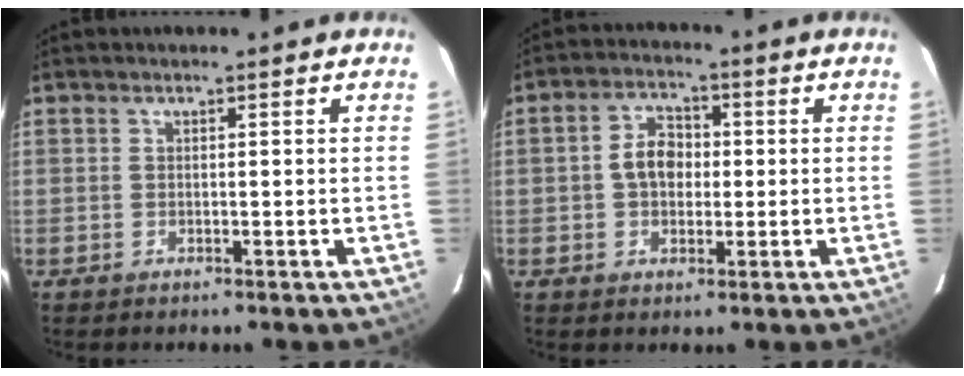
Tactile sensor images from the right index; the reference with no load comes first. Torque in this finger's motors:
{"motor_torque": [0.13, -0.03, 0.15, 0.07]}